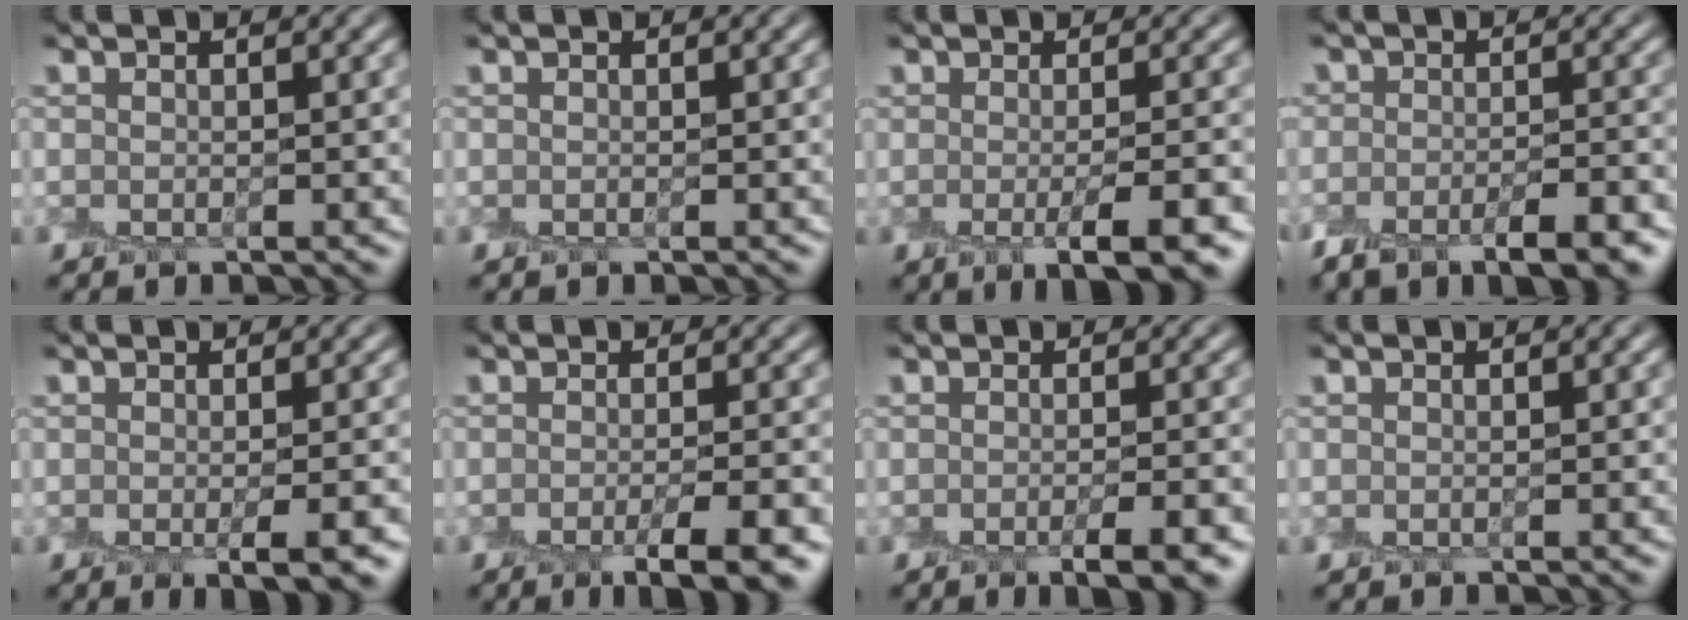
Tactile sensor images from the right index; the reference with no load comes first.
{"total": 0.0}
{"total": 4.6, "force": [-1.8, 1.1, 4.1], "torque": [-0.059, -0.008, -0.017]}
{"total": 6.9, "force": [-4.5, 3.1, 4.3], "torque": [-0.051, -0.004, -0.066]}
{"total": 3.9, "force": [-1.3, 1.0, 3.5], "torque": [-0.035, -0.009, -0.005]}
{"total": 5.3, "force": [-2.9, 1.0, 4.3], "torque": [-0.051, -0.010, -0.035]}
{"total": 3.9, "force": [-2.3, 0.7, 3.2], "torque": [-0.039, -0.007, -0.026]}
{"total": 0.0}